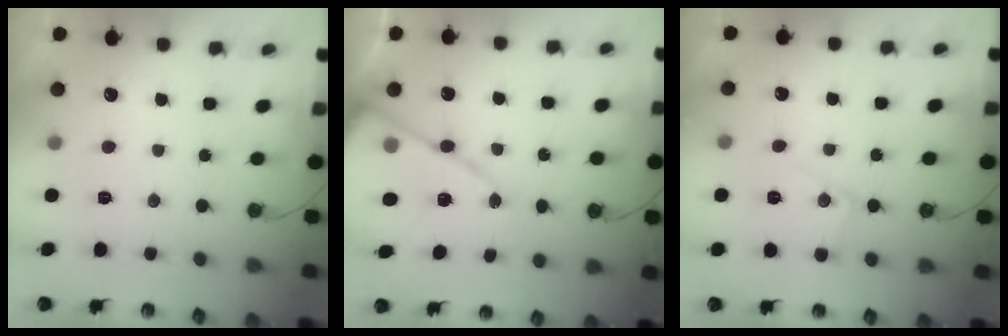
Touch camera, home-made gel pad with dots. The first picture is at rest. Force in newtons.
{"total": 15.3, "press": 15.2, "slide": 1.6}
{"total": 8.5, "press": 8.5, "slide": 0.6}